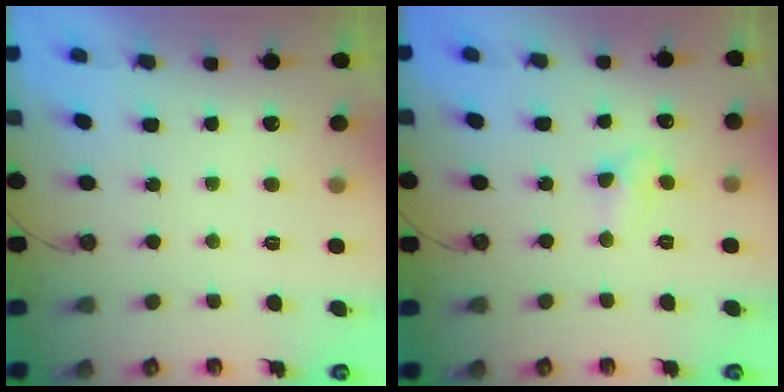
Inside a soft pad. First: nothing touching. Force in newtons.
{"total": 6.2, "press": 6.2, "slide": 0.8}